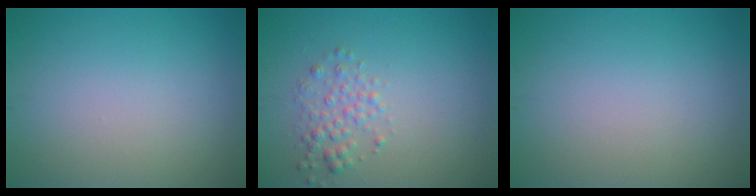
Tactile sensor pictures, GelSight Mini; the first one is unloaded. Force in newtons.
{"total": 2.0, "press": 2.0, "slide": 0.1}
{"total": 0.0}